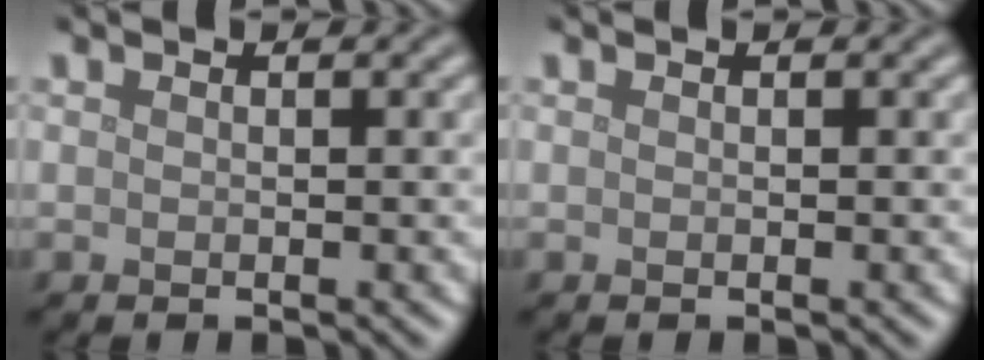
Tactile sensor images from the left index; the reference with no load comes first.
{"total": 0.0}